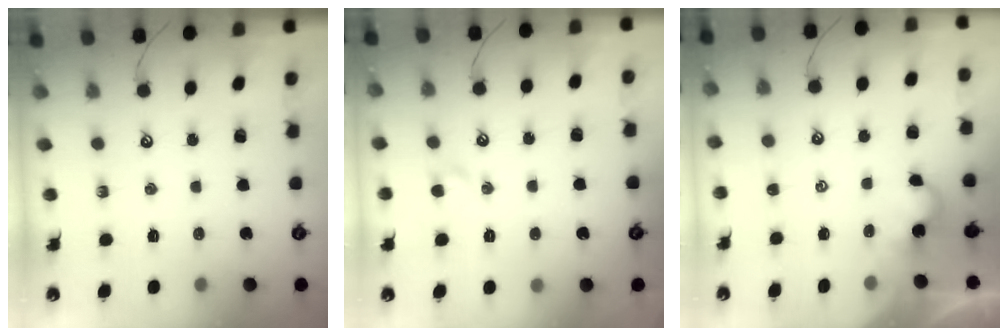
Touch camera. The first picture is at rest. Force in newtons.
{"total": 1.7, "press": 1.6, "slide": 0.7}
{"total": 1.6, "press": 1.5, "slide": 0.2}